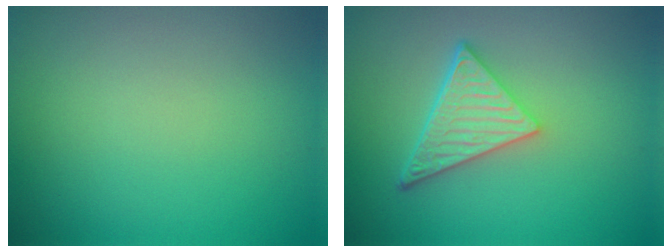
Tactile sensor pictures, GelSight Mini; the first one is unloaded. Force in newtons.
{"total": 5.0, "press": 3.5, "slide": 3.6}